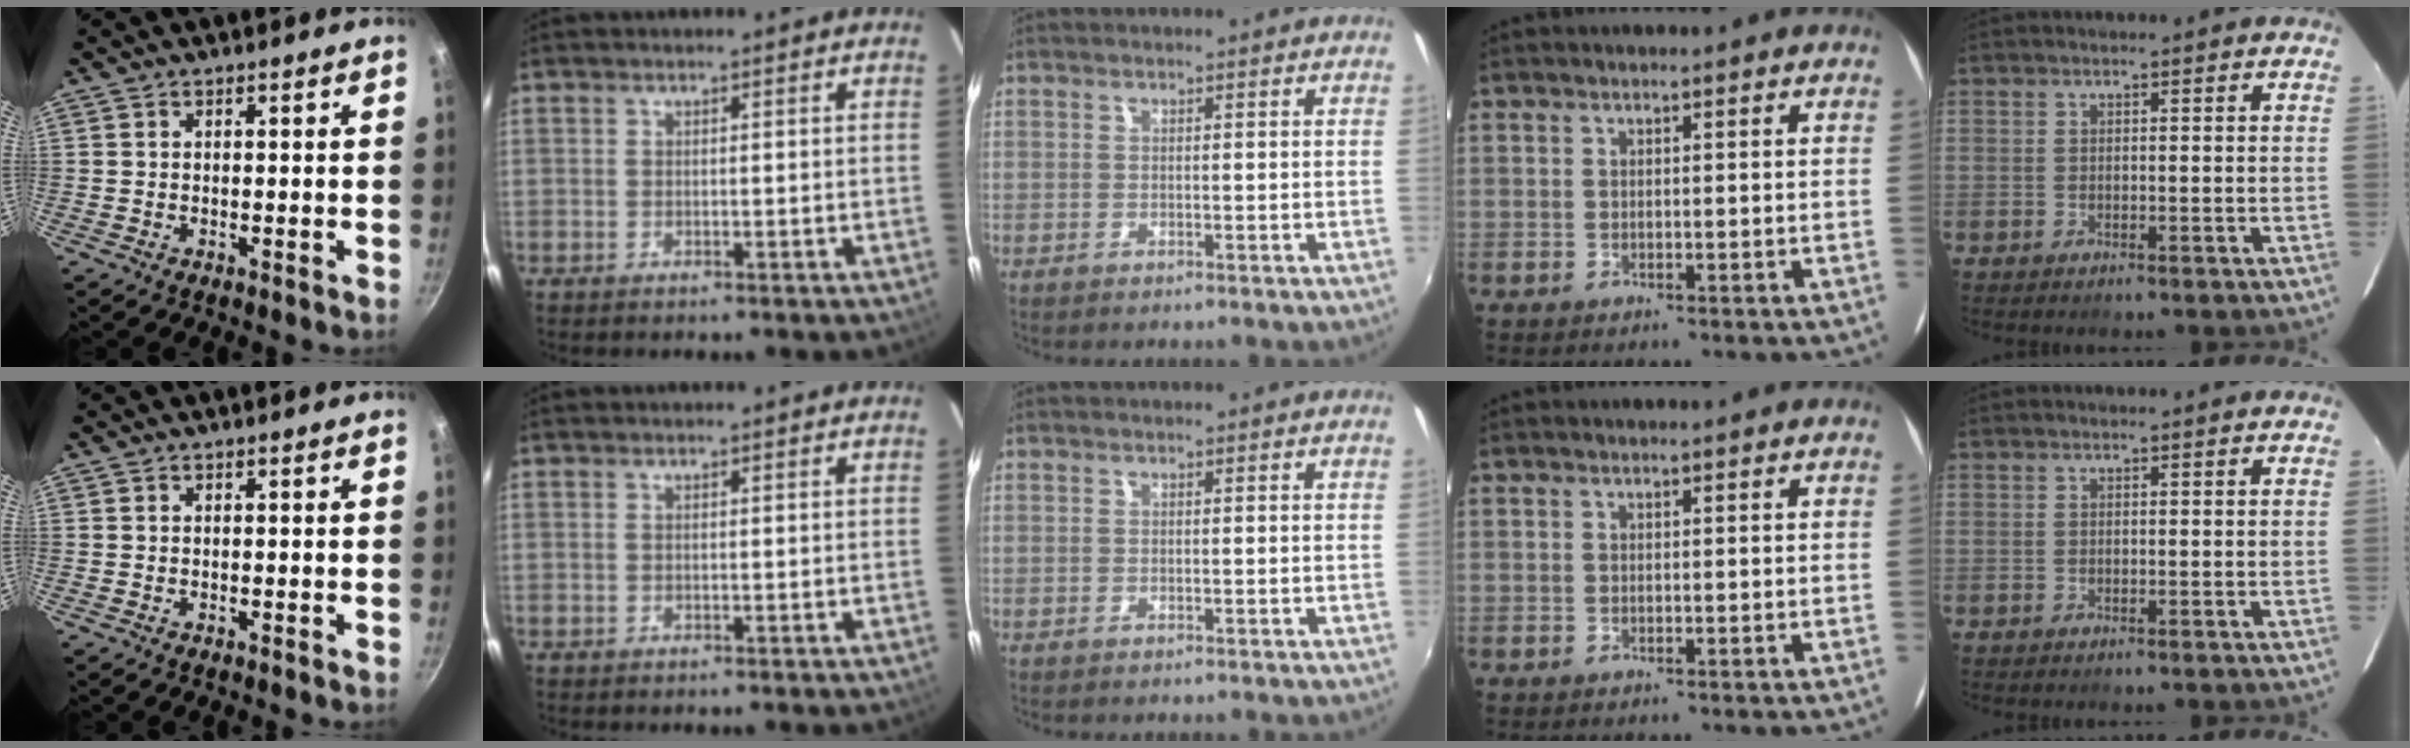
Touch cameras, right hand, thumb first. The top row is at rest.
{}